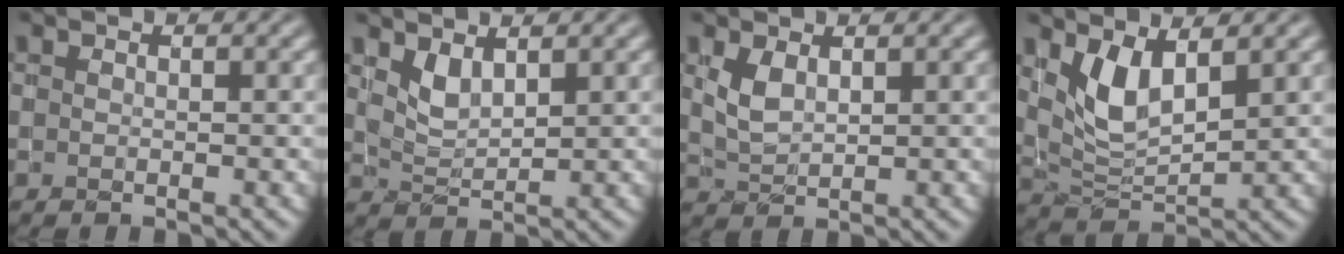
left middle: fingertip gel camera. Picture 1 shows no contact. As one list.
[{"total": 1.8, "force": [1.1, 0.7, 1.2], "torque": [-0.028, -0.011, 0.029]}, {"total": 2.1, "force": [0.8, 1.1, 1.6], "torque": [-0.043, -0.001, 0.022]}, {"total": 4.4, "force": [1.9, 1.8, 3.5], "torque": [-0.081, -0.011, 0.042]}]